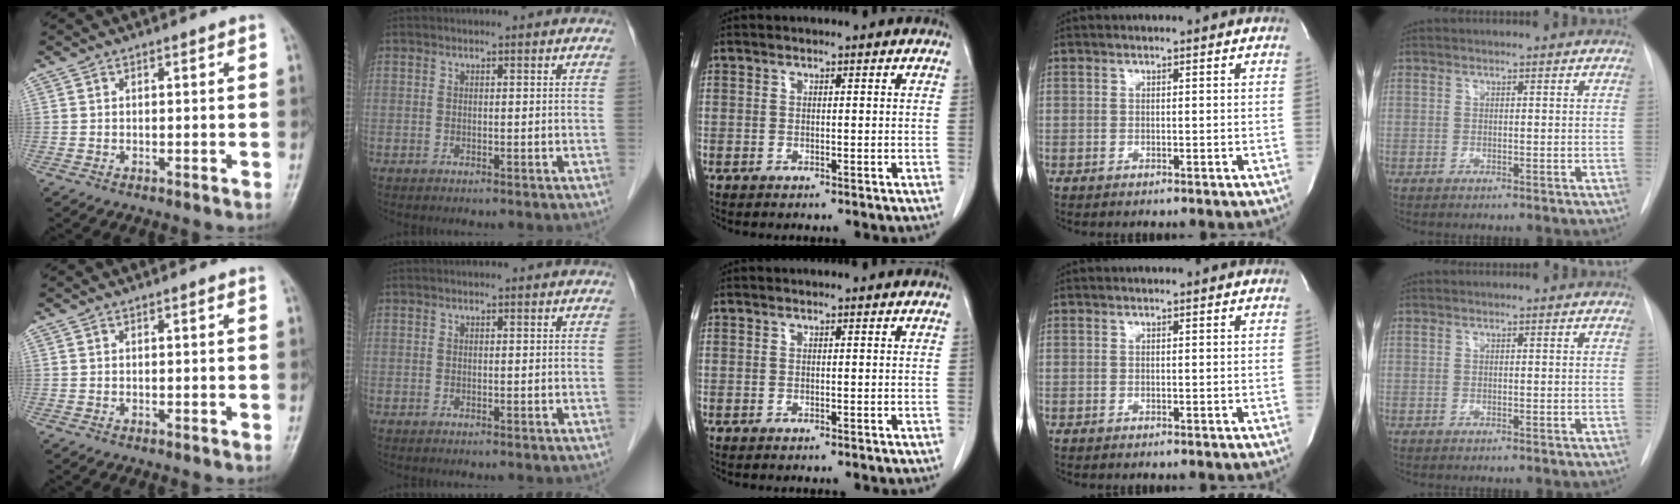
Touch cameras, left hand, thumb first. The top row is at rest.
{}